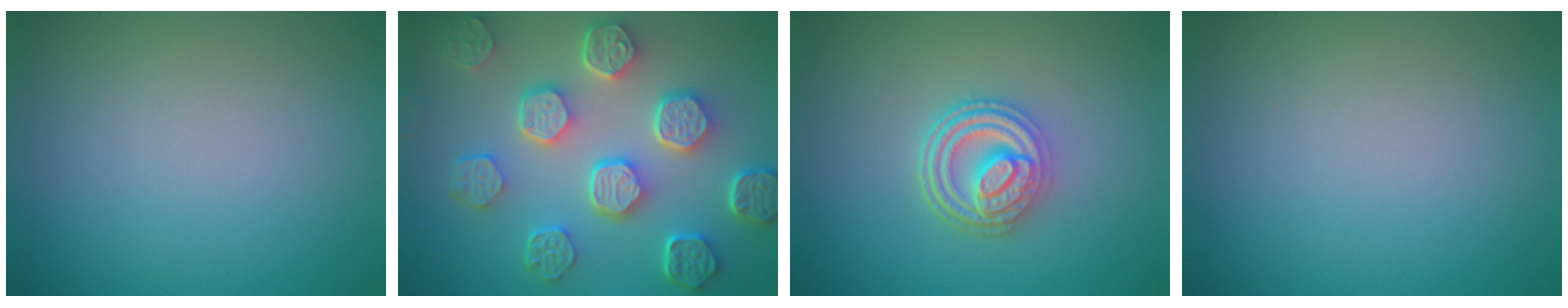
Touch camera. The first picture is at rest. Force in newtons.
{"total": 7.7, "press": 5.8, "slide": 5.1}
{"total": 4.6, "press": 3.6, "slide": 3.0}
{"total": 0.0}